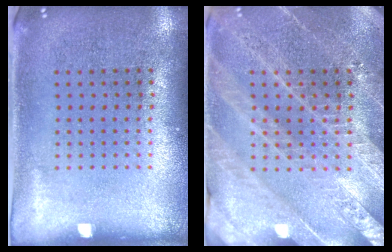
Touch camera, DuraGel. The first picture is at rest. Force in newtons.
{"total": 3.2, "press": 3.0, "slide": 1.0}